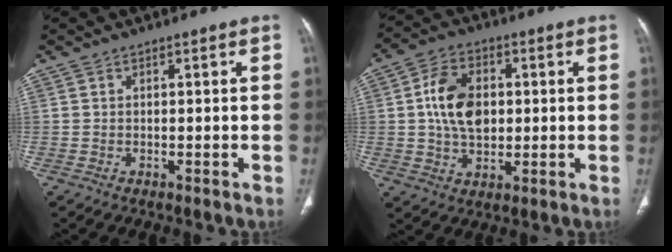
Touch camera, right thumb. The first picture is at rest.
{"total": 11.0, "force": [1.2, 7.5, 7.9], "torque": [-0.123, 0.003, 0.021]}